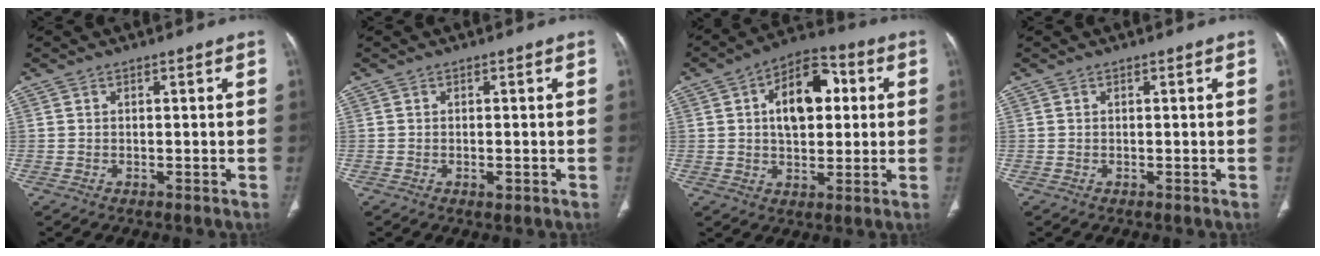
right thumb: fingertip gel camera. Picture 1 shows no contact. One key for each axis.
{"total": 1.0, "fx": -0.4, "fy": 0.4, "fz": 0.8, "tx": -0.011, "ty": -0.002, "tz": -0.006}
{"total": 13.6, "fx": 2.6, "fy": 8.2, "fz": 10.5, "tx": -0.125, "ty": 0.017, "tz": 0.033}
{"total": 0.0}